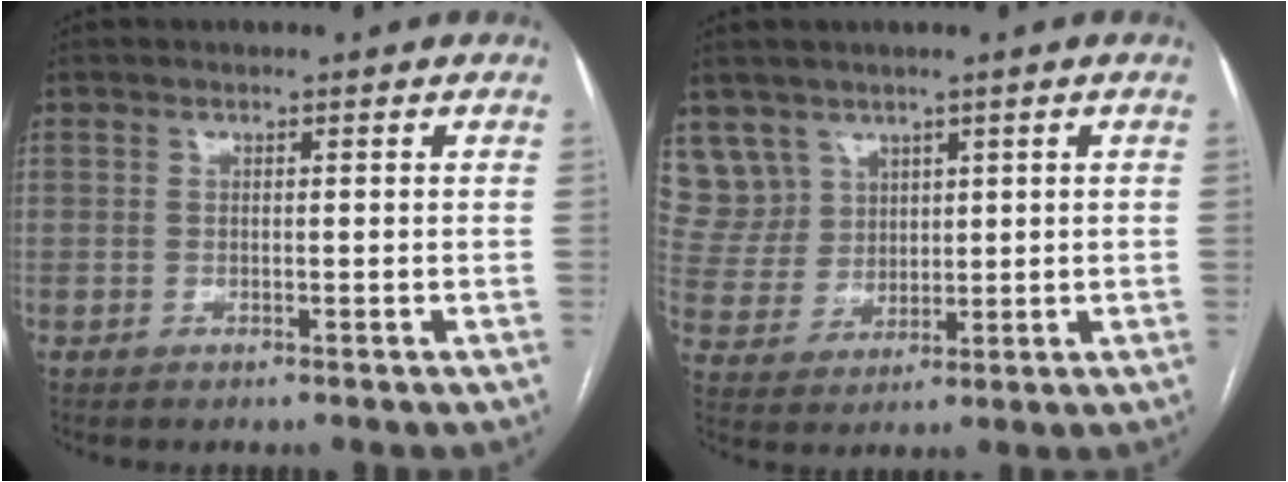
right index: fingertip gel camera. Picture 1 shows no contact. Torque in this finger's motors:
{"motor_torque": [-0.44, 0.35, 0.02, 0.00]}